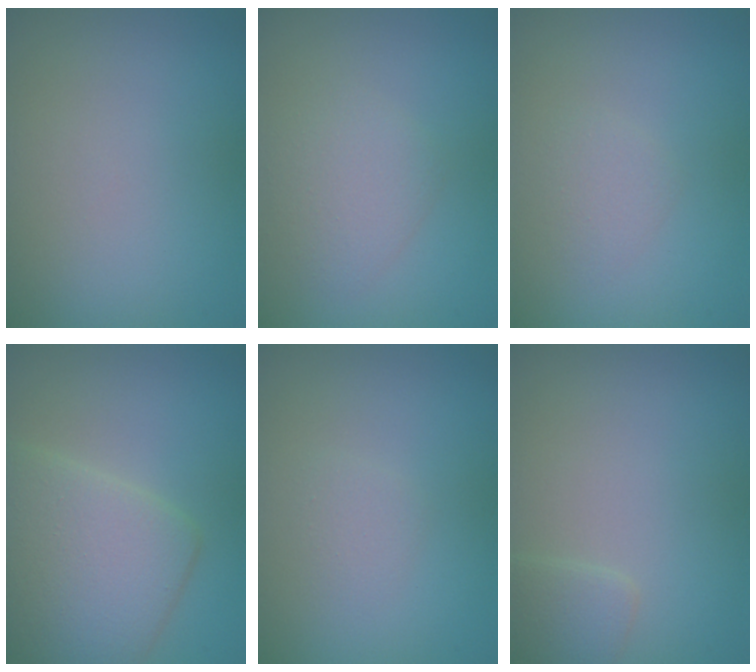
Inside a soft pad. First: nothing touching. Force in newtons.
{"total": 2.4, "press": 2.4, "slide": 0.1}
{"total": 1.1, "press": 1.1, "slide": 0.0}
{"total": 6.2, "press": 6.2, "slide": 0.1}
{"total": 0.9, "press": 0.9, "slide": 0.0}
{"total": 1.4, "press": 1.4, "slide": 0.0}